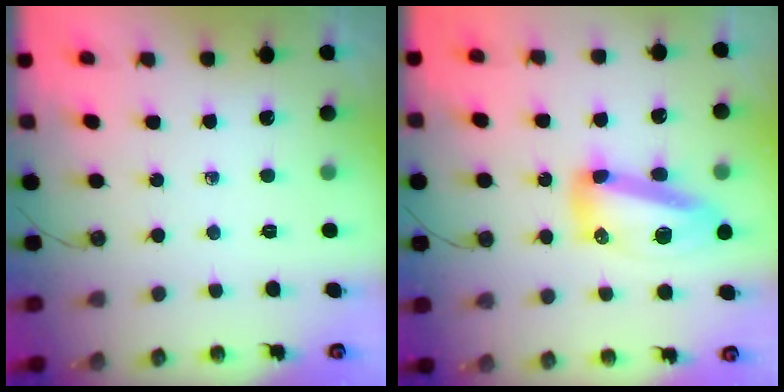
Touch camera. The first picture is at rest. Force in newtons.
{"total": 15.0, "press": 14.9, "slide": 1.4}